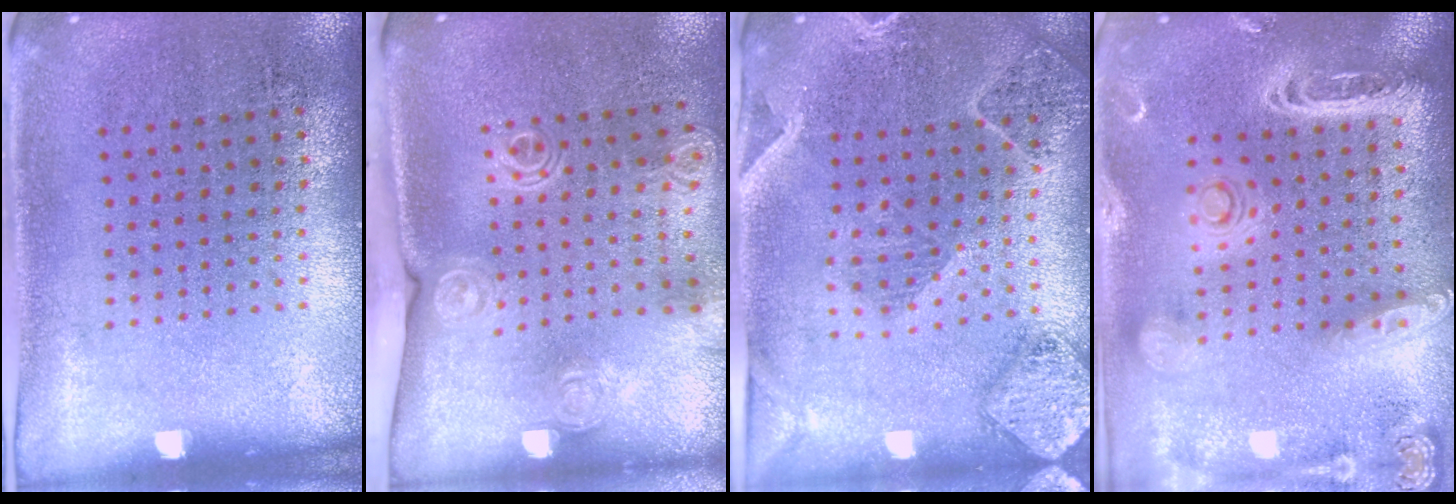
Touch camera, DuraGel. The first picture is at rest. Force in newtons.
{"total": 1.8, "press": 1.5, "slide": 1.1}
{"total": 2.3, "press": 2.1, "slide": 0.9}
{"total": 2.9, "press": 2.5, "slide": 1.6}